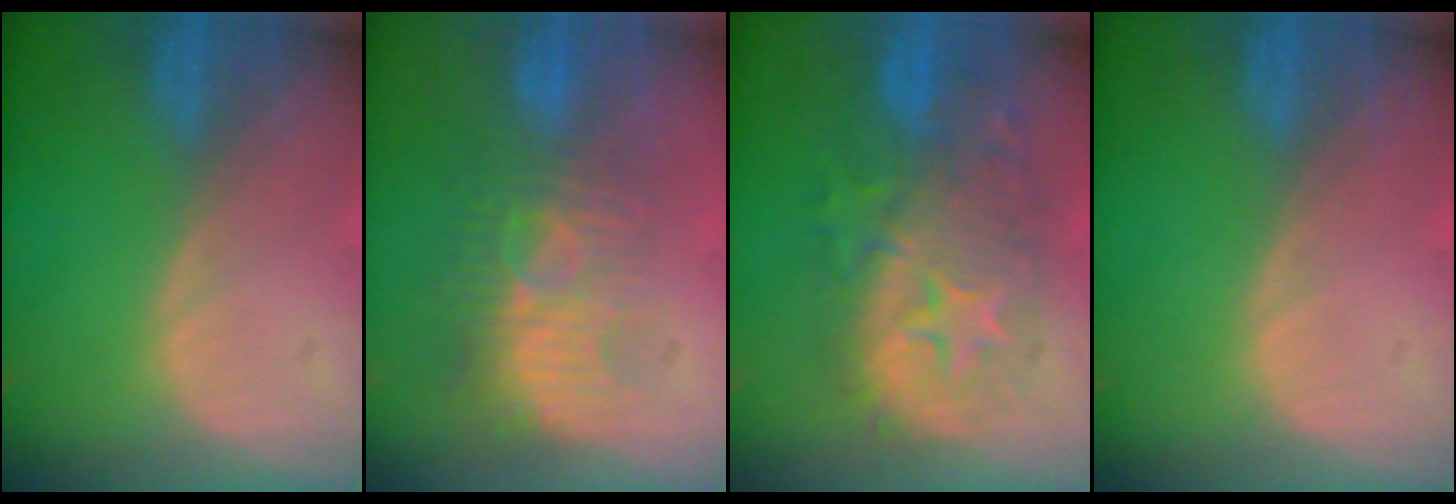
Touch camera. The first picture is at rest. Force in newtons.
{"total": 8.7, "press": 8.1, "slide": 3.2}
{"total": 10.3, "press": 10.2, "slide": 0.7}
{"total": 0.0}